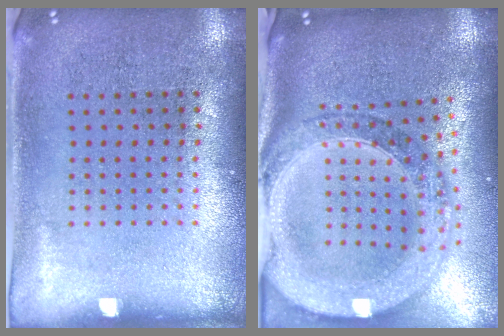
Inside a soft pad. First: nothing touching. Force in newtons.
{"total": 2.9, "press": 2.4, "slide": 1.5}